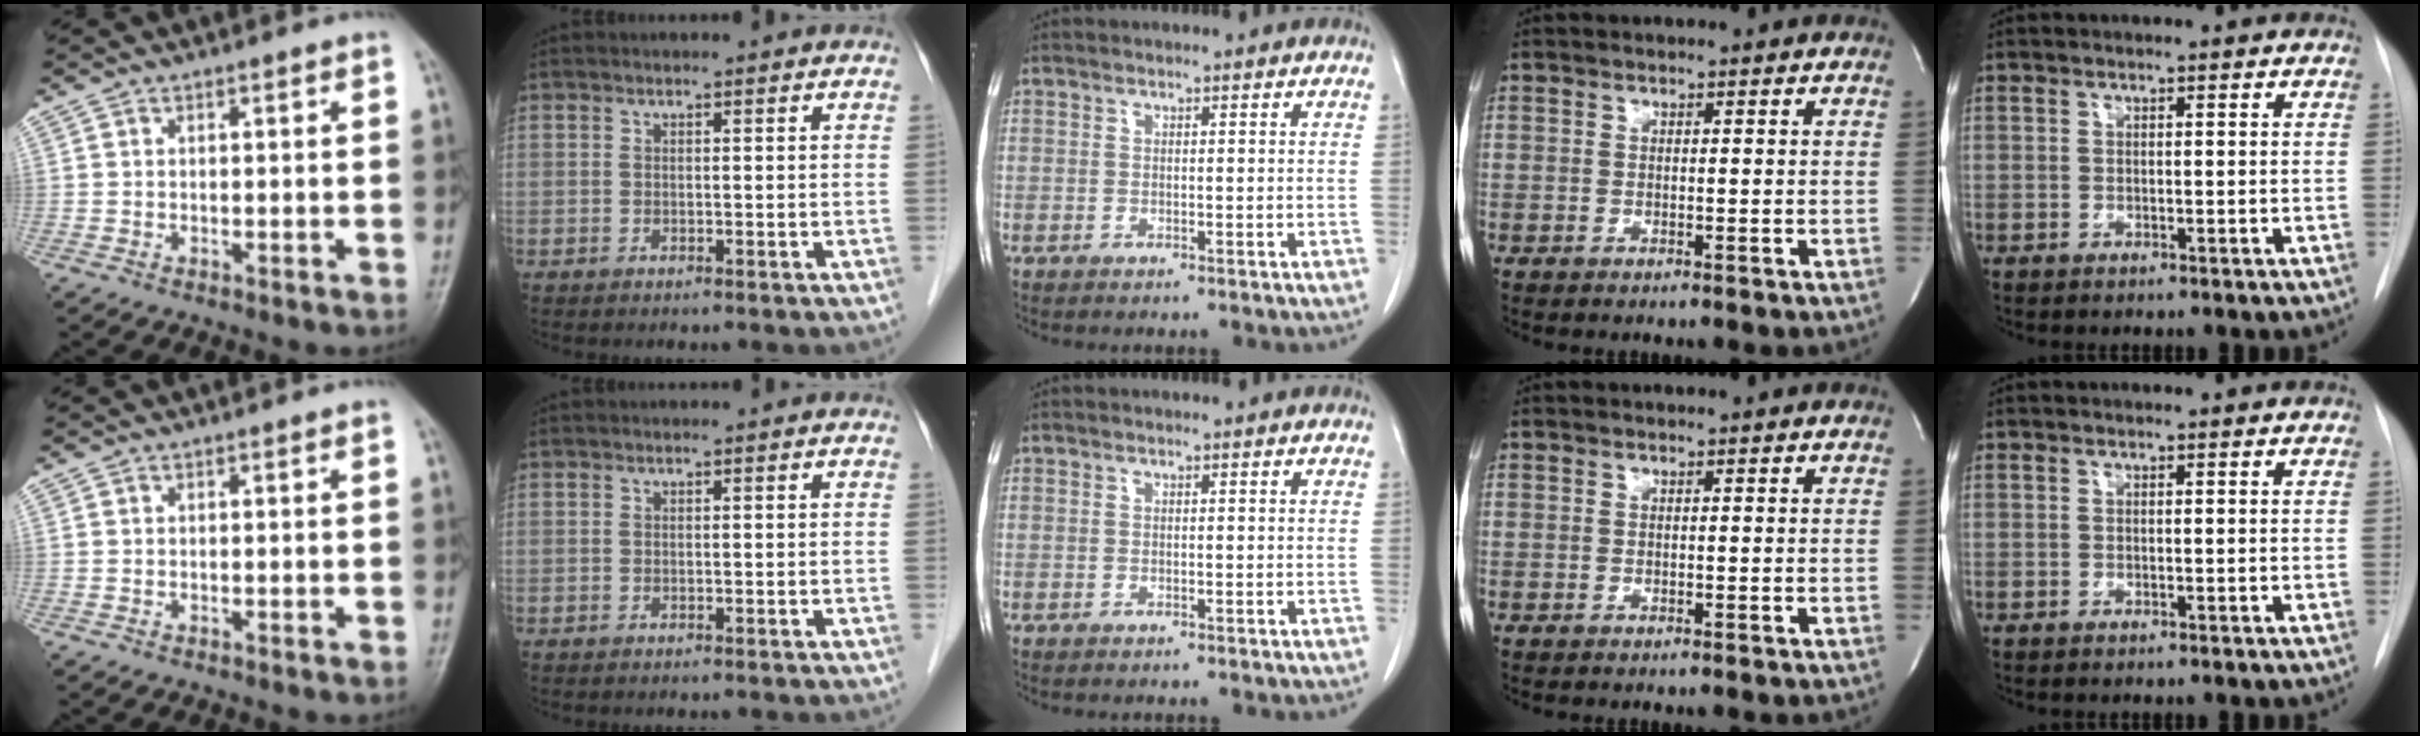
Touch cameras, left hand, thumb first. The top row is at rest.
{}